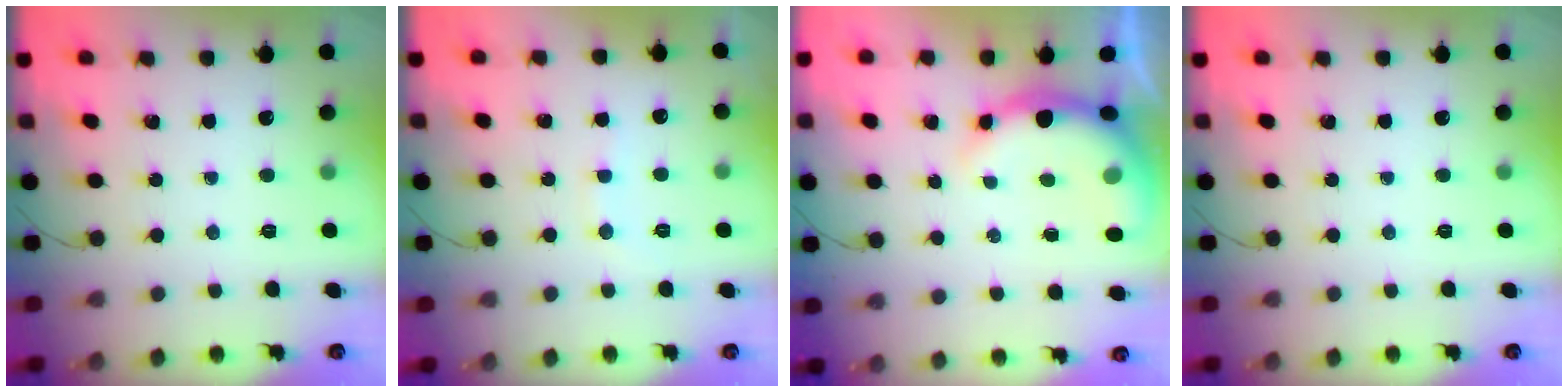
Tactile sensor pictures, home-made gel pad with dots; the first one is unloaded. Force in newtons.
{"total": 6.6, "press": 6.5, "slide": 1.2}
{"total": 9.5, "press": 9.3, "slide": 1.8}
{"total": 0.0}